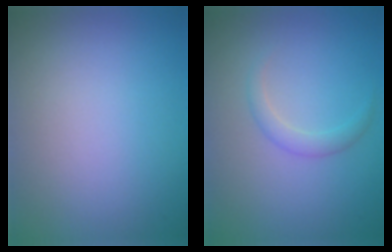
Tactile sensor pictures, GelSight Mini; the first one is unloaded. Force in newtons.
{"total": 1.4, "press": 1.4, "slide": 0.1}